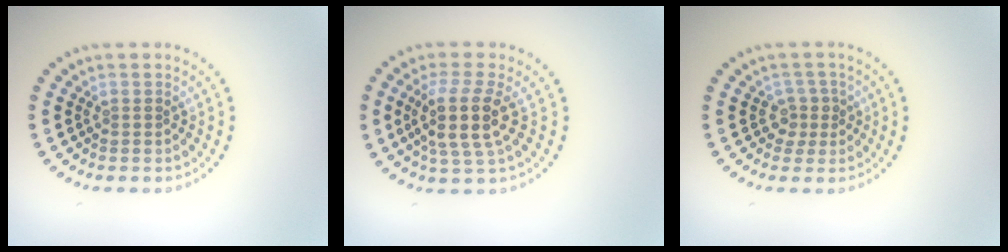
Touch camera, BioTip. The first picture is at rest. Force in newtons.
{"total": 4.2, "press": 3.5, "slide": 2.3}
{"total": 1.8, "press": 1.3, "slide": 1.3}